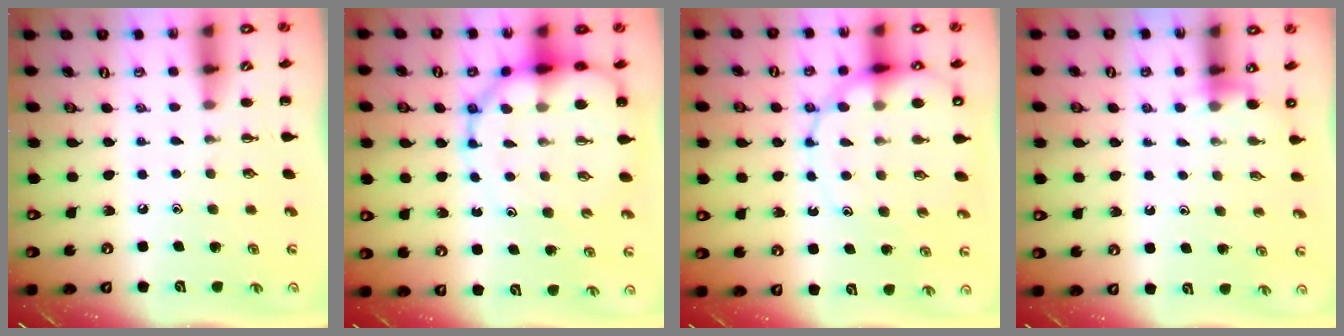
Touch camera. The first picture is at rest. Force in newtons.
{"total": 14.1, "press": 13.5, "slide": 4.1}
{"total": 13.4, "press": 13.0, "slide": 3.1}
{"total": 3.6, "press": 3.5, "slide": 1.0}